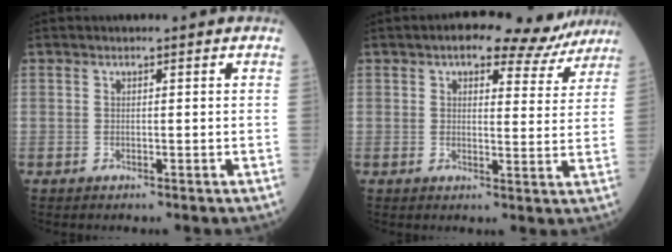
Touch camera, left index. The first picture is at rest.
{"total": 9.2, "force": [7.4, 4.0, 3.9], "torque": [-0.038, 0.010, 0.077]}